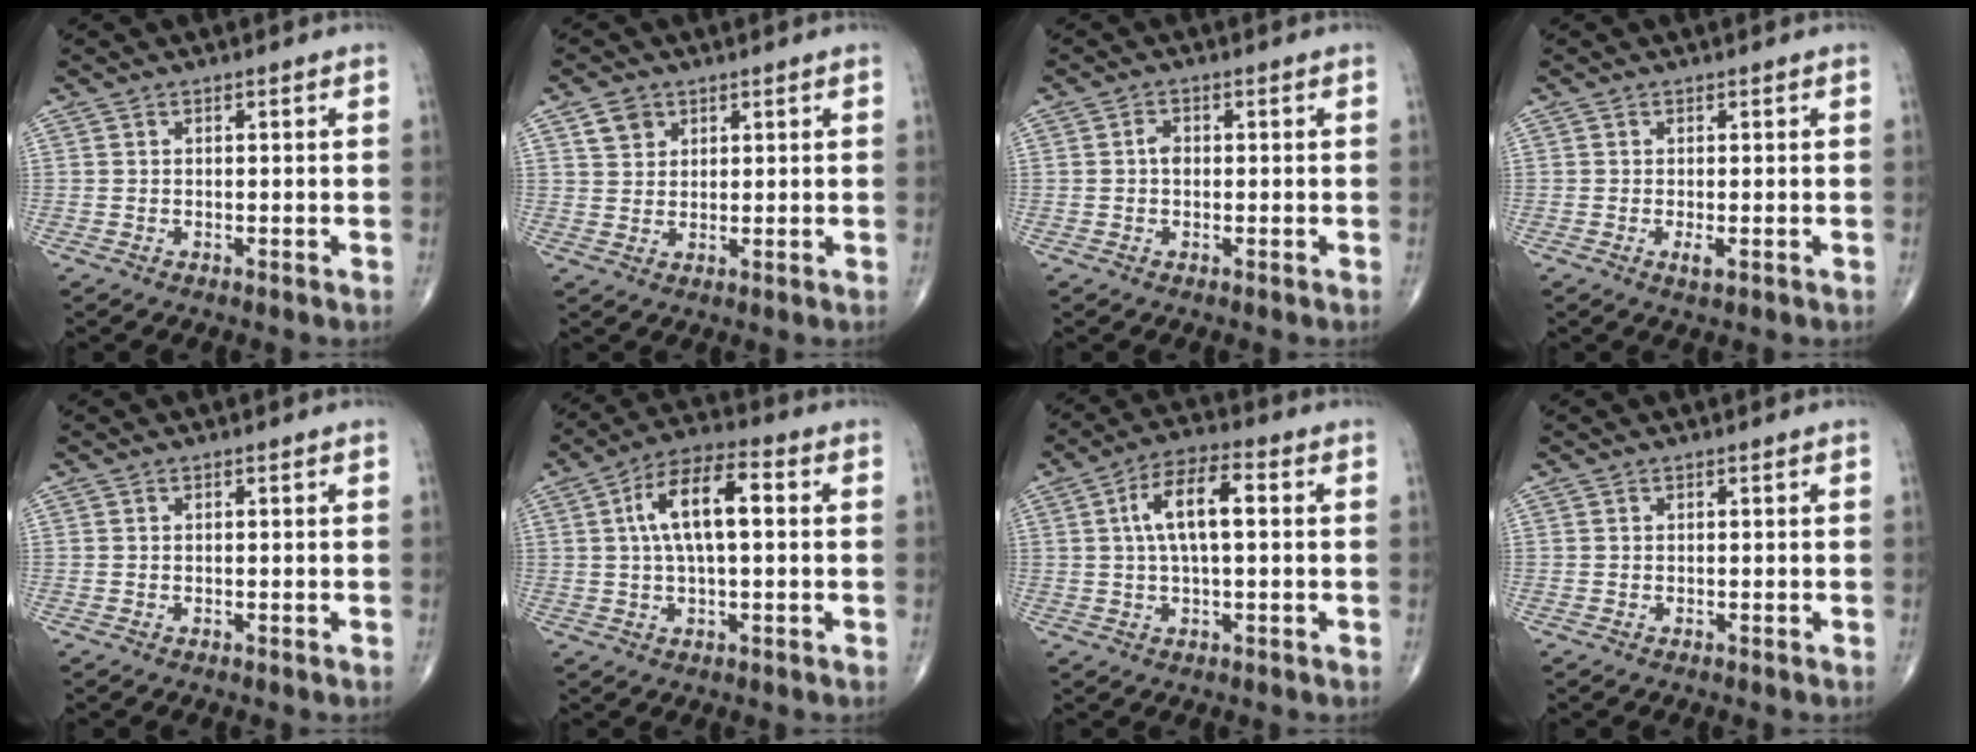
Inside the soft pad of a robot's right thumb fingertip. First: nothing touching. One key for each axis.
{"total": 3.9, "fx": 2.0, "fy": 3.0, "fz": 1.3, "tx": -0.010, "ty": -0.009, "tz": 0.039}
{"total": 1.7, "fx": -0.1, "fy": 1.2, "fz": 1.1, "tx": -0.015, "ty": 0.001, "tz": -0.007}
{"total": 1.6, "fx": -0.4, "fy": 0.5, "fz": 1.4, "tx": -0.029, "ty": -0.006, "tz": -0.008}
{"total": 0.0}
{"total": 11.4, "fx": 1.8, "fy": 4.6, "fz": 10.3, "tx": -0.183, "ty": 0.023, "tz": 0.022}
{"total": 9.5, "fx": 1.5, "fy": 3.7, "fz": 8.7, "tx": -0.155, "ty": 0.020, "tz": 0.018}
{"total": 0.0}